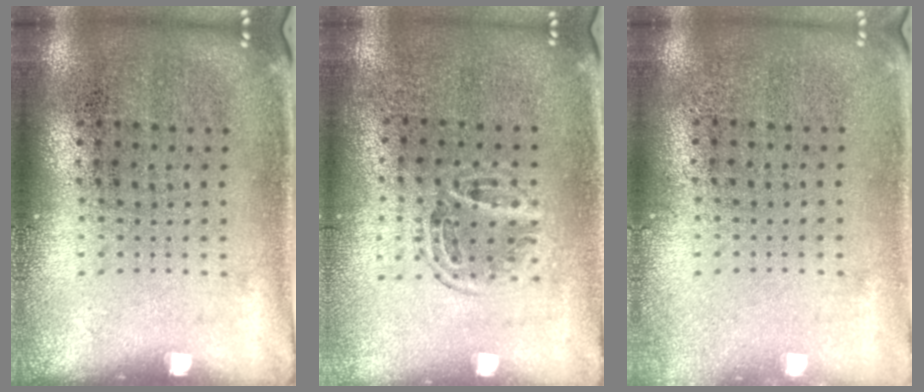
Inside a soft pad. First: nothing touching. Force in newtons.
{"total": 1.0, "press": 0.9, "slide": 0.4}
{"total": 0.6, "press": 0.6, "slide": 0.2}